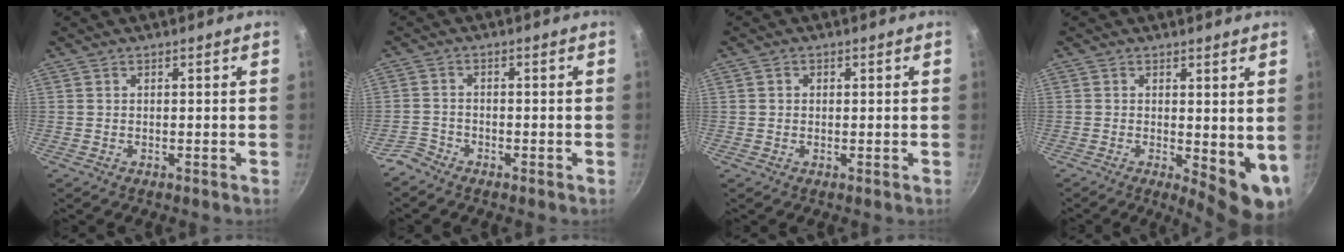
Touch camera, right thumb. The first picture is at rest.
{"total": 2.7, "force": [-2.4, 1.2, 0.4], "torque": [-0.008, 0.022, -0.051]}
{"total": 1.2, "force": [0.1, 1.1, 0.4], "torque": [-0.003, 0.002, 0.000]}
{"total": 8.5, "force": [0.0, 3.6, 7.7], "torque": [-0.082, -0.016, 0.005]}